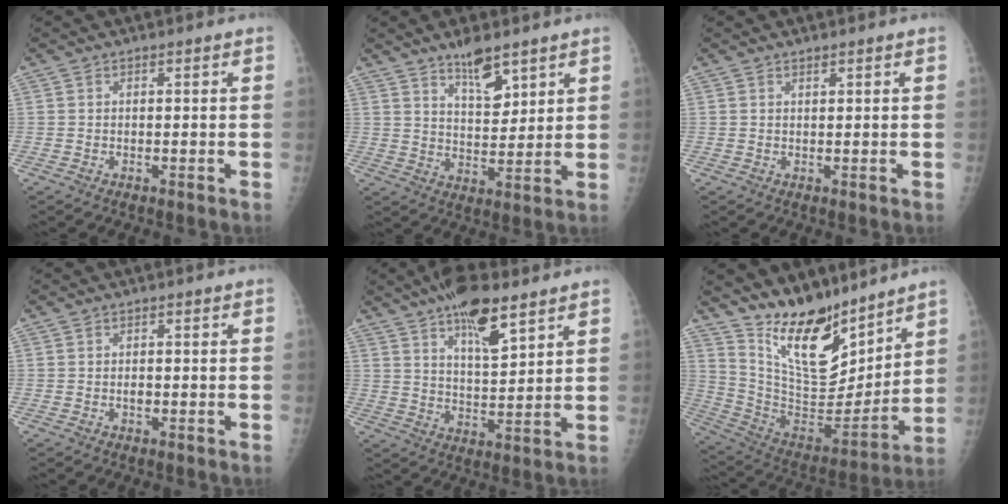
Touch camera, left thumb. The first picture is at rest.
{"total": 7.9, "force": [5.5, 3.0, 4.8], "torque": [-0.058, -0.043, 0.095]}
{"total": 0.7, "force": [0.6, 0.2, 0.3], "torque": [-0.005, -0.004, 0.011]}
{"total": 0.9, "force": [-0.3, 0.6, 0.6], "torque": [-0.005, 0.001, -0.004]}
{"total": 12.3, "force": [7.7, 4.1, 8.7], "torque": [-0.123, -0.036, 0.130]}
{"total": 19.7, "force": [14.6, 7.8, 10.6], "torque": [-0.129, -0.105, 0.267]}